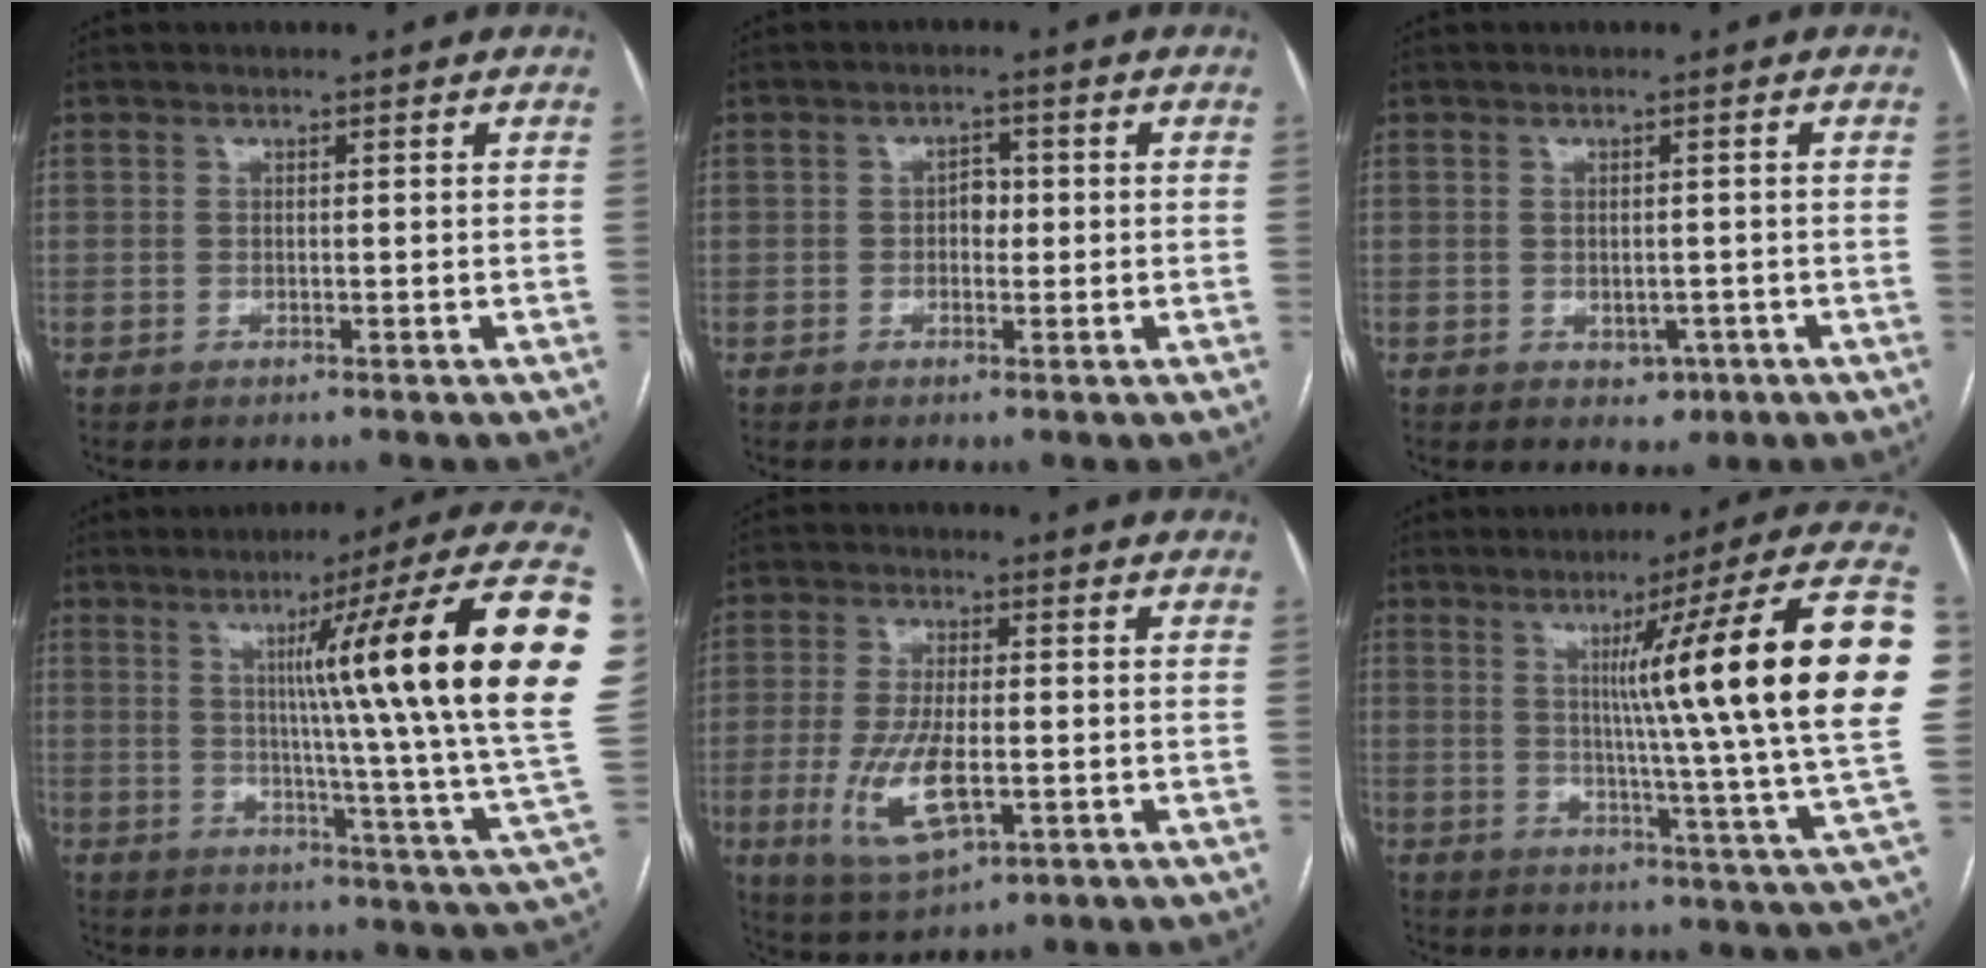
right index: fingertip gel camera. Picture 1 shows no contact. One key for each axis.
{"total": 2.0, "fx": -0.1, "fy": 1.4, "fz": 1.4, "tx": -0.019, "ty": 0.007, "tz": -0.002}
{"total": 2.3, "fx": -1.0, "fy": 1.6, "fz": 1.3, "tx": -0.011, "ty": 0.001, "tz": -0.004}
{"total": 25.7, "fx": 6.8, "fy": -0.9, "fz": 24.8, "tx": -0.253, "ty": 0.019, "tz": 0.085}
{"total": 9.7, "fx": -2.3, "fy": 3.4, "fz": 8.8, "tx": -0.187, "ty": -0.013, "tz": -0.034}
{"total": 24.3, "fx": 5.1, "fy": -1.6, "fz": 23.7, "tx": -0.256, "ty": 0.014, "tz": 0.058}